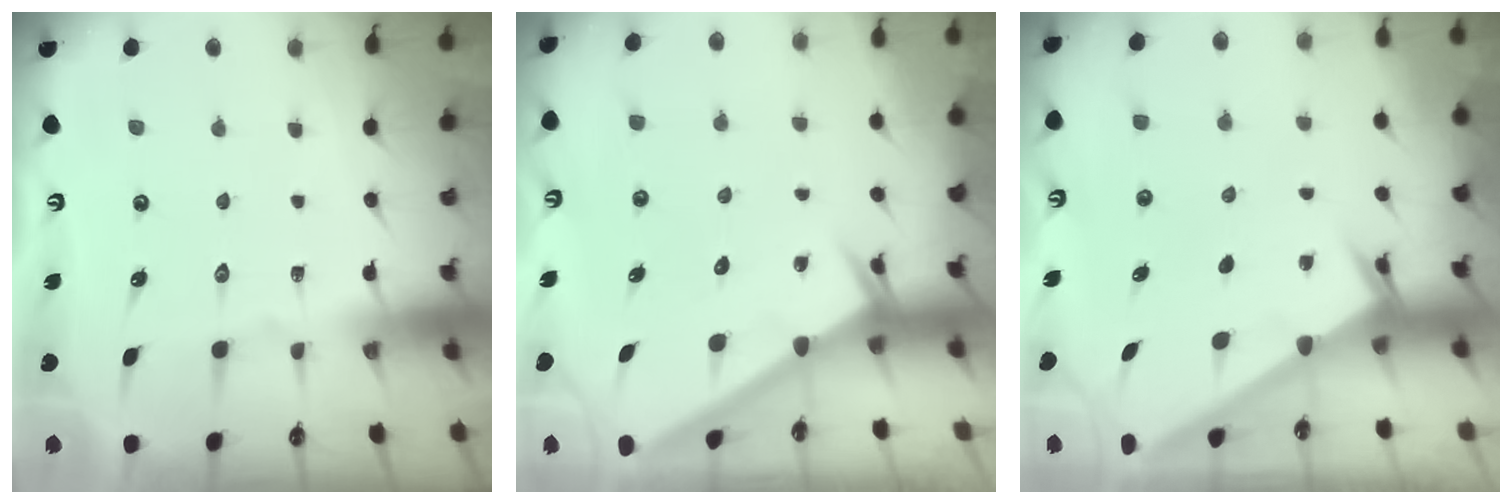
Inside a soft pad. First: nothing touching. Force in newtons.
{"total": 2.7, "press": 2.7, "slide": 0.0}
{"total": 2.2, "press": 2.1, "slide": 0.3}